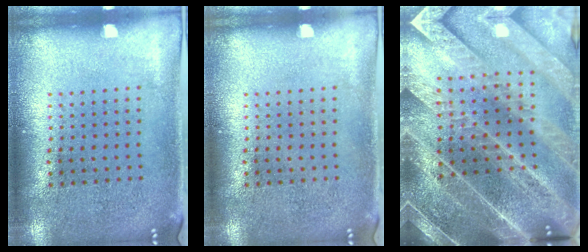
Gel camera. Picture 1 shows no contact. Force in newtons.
{"total": 0.0}
{"total": 4.5, "press": 4.0, "slide": 2.0}